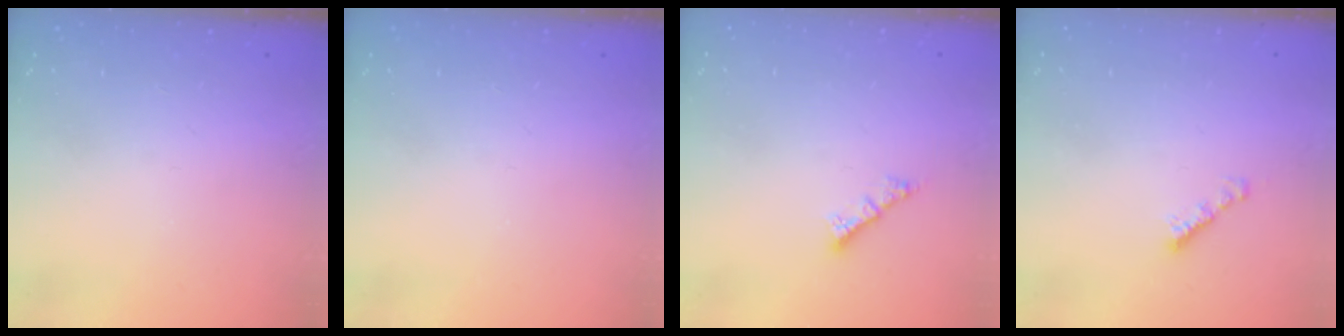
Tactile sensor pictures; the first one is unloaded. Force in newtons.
{"total": 0.0}
{"total": 2.4, "press": 2.4, "slide": 0.2}
{"total": 2.4, "press": 2.4, "slide": 0.4}